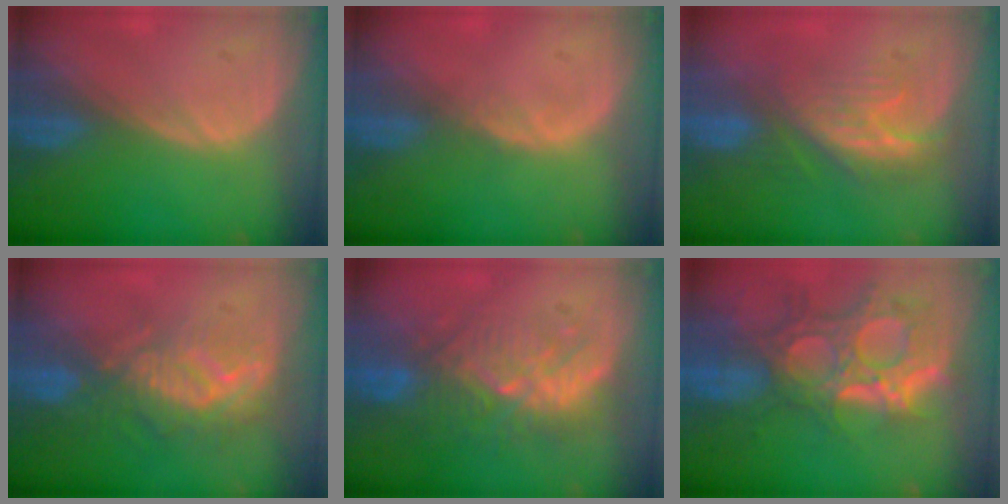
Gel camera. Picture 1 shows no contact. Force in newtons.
{"total": 0.9, "press": 0.9, "slide": 0.2}
{"total": 7.6, "press": 7.1, "slide": 2.7}
{"total": 9.4, "press": 8.6, "slide": 3.9}
{"total": 9.4, "press": 8.9, "slide": 2.8}
{"total": 13.1, "press": 11.2, "slide": 6.8}